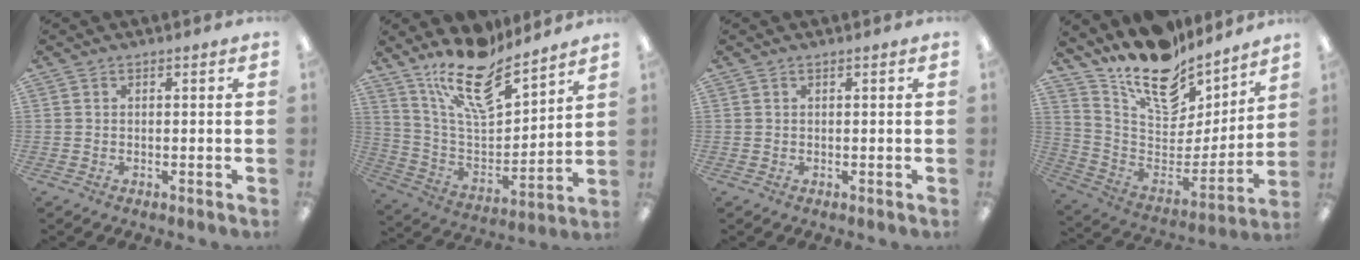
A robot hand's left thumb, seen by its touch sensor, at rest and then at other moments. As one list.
[{"total": 17.8, "force": [13.6, 6.0, 9.9], "torque": [-0.180, -0.087, 0.237]}, {"total": 0.0}, {"total": 16.8, "force": [13.7, 7.7, 6.0], "torque": [-0.107, -0.118, 0.246]}]